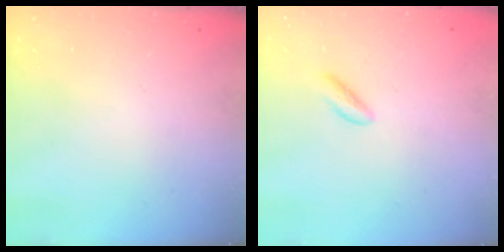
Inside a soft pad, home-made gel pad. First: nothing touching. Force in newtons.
{"total": 1.4, "press": 1.4, "slide": 0.3}